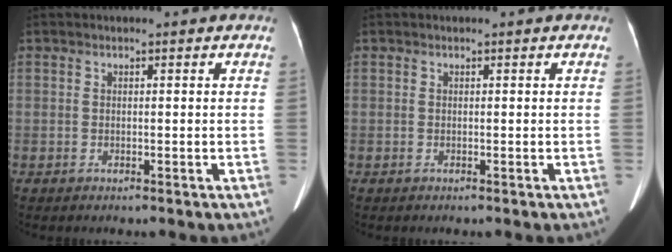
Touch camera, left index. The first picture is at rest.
{"total": 0.0}